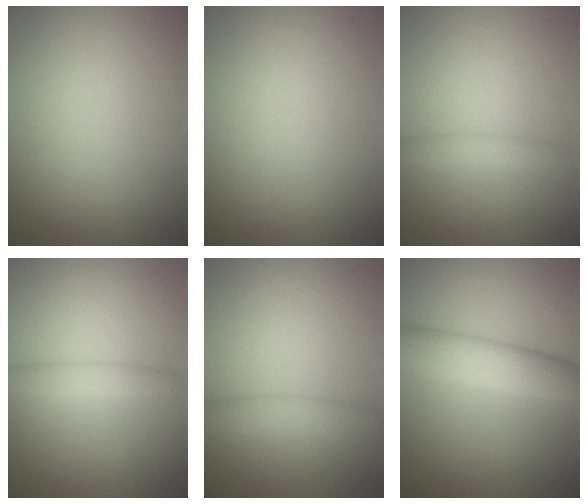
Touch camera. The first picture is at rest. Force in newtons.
{"total": 0.0}
{"total": 1.4, "press": 1.4, "slide": 0.0}
{"total": 1.6, "press": 1.6, "slide": 0.0}
{"total": 2.2, "press": 2.2, "slide": 0.1}
{"total": 4.8, "press": 4.8, "slide": 0.1}